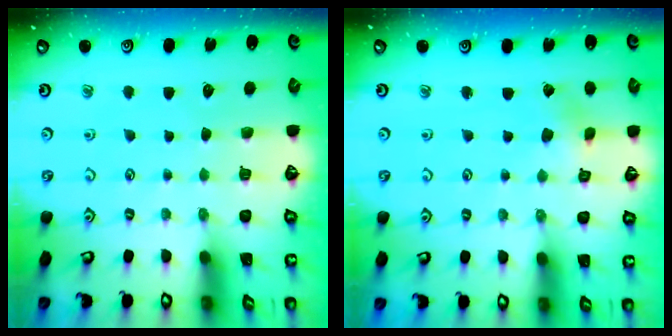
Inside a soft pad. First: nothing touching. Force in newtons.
{"total": 1.9, "press": 1.9, "slide": 0.1}